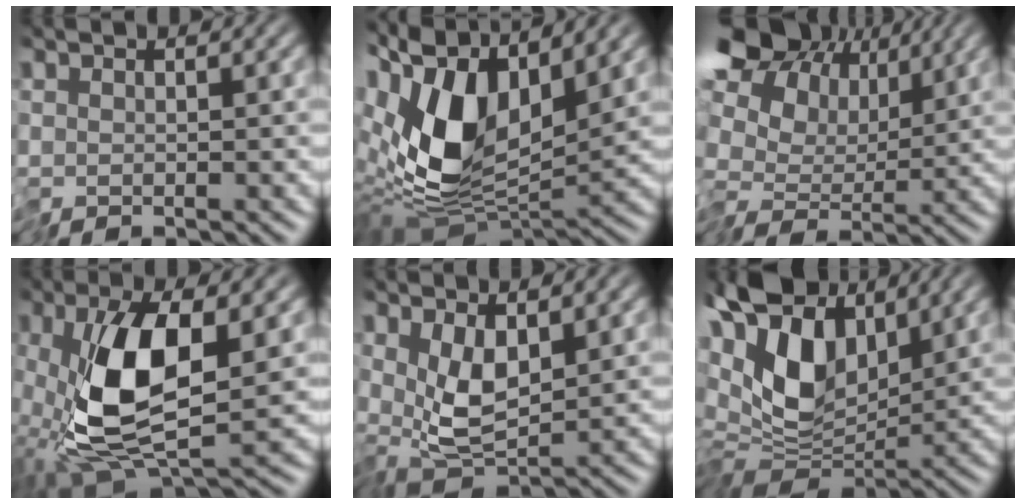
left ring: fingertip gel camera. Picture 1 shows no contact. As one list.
[{"total": 11.3, "force": [1.6, 5.9, 9.6], "torque": [-0.191, -0.007, 0.023]}, {"total": 13.2, "force": [3.1, 10.1, 7.9], "torque": [-0.159, 0.024, 0.045]}, {"total": 8.2, "force": [0.2, 3.4, 7.5], "torque": [-0.155, -0.002, 0.004]}, {"total": 4.3, "force": [0.6, 1.6, 4.0], "torque": [-0.082, -0.002, 0.012]}, {"total": 10.3, "force": [2.8, 5.2, 8.5], "torque": [-0.166, 0.011, 0.039]}]